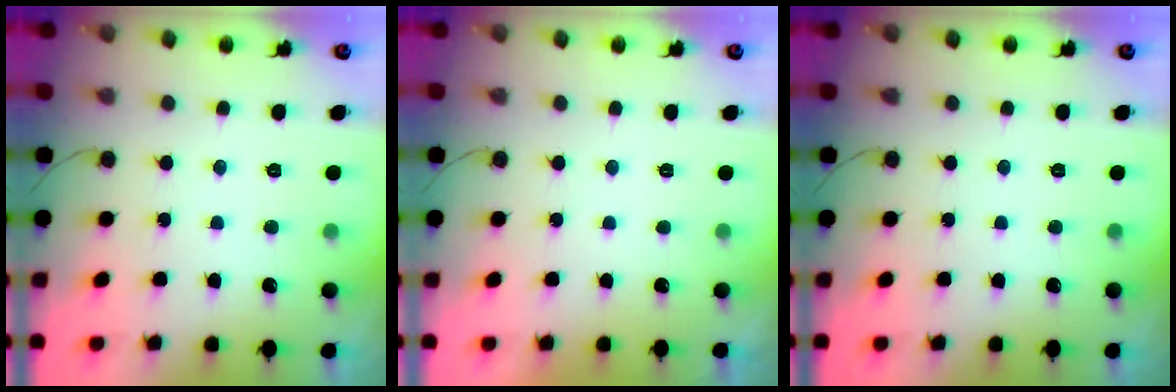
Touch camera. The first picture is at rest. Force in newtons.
{"total": 2.3, "press": 2.2, "slide": 0.3}
{"total": 0.0}